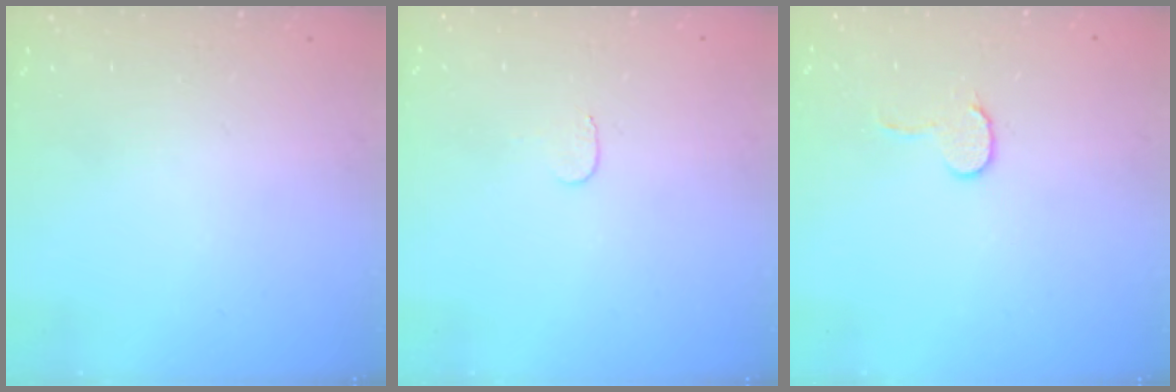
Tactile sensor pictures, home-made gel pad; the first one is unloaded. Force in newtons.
{"total": 3.0, "press": 3.0, "slide": 0.3}
{"total": 5.9, "press": 5.9, "slide": 0.5}